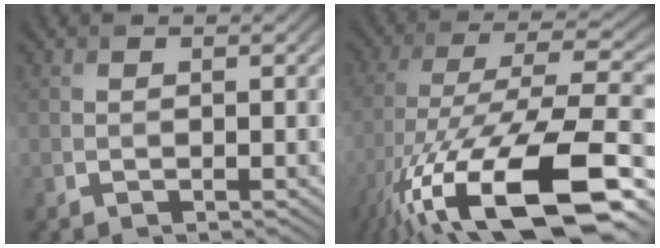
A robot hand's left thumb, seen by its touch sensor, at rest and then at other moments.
{"total": 19.2, "force": [-9.7, 7.7, 14.7], "torque": [-0.295, -0.011, -0.160]}